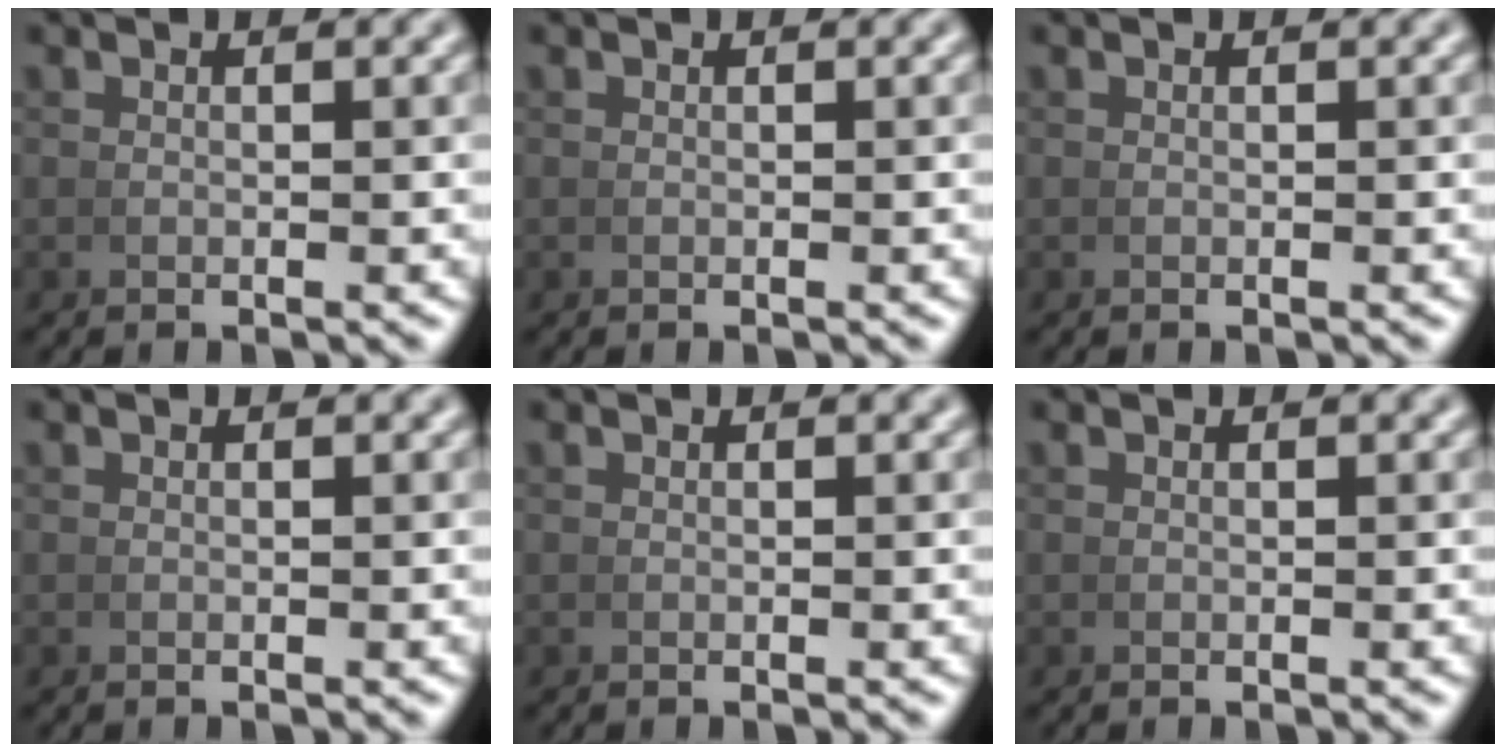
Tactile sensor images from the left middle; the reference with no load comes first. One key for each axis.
{"total": 0.0}
{"total": 0.0}
{"total": 0.0}
{"total": 0.0}
{"total": 0.0}